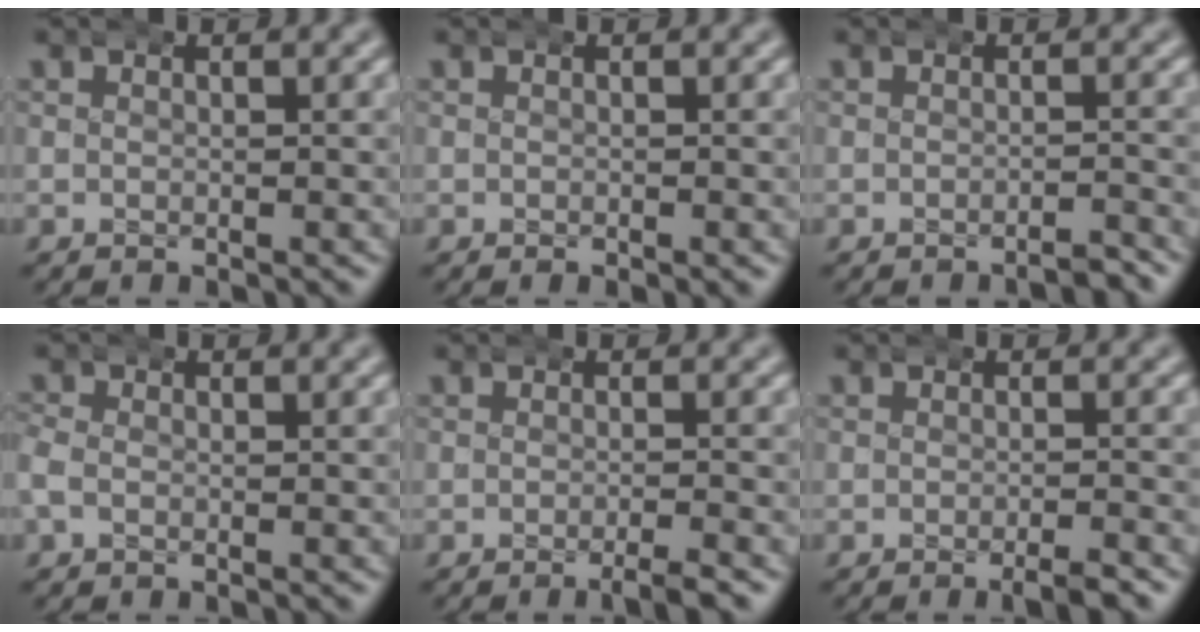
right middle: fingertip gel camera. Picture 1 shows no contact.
{"total": 0.6, "force": [-0.4, 0.1, 0.5], "torque": [-0.005, -0.001, -0.006]}
{"total": 1.7, "force": [-1.7, 0.1, 0.5], "torque": [-0.003, 0.008, -0.035]}
{"total": 1.9, "force": [-0.6, 1.6, 0.7], "torque": [-0.035, 0.002, -0.014]}
{"total": 1.6, "force": [-1.0, -0.2, 1.2], "torque": [-0.018, 0.009, -0.025]}
{"total": 1.5, "force": [-1.0, 0.0, 1.2], "torque": [-0.014, 0.009, -0.024]}